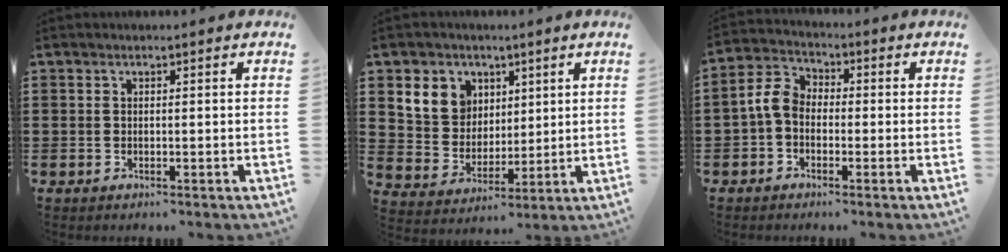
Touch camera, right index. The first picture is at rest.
{"total": 7.8, "force": [3.7, 6.7, 1.8], "torque": [-0.066, 0.008, 0.073]}
{"total": 5.0, "force": [-1.0, 3.5, 3.4], "torque": [-0.097, 0.004, -0.029]}